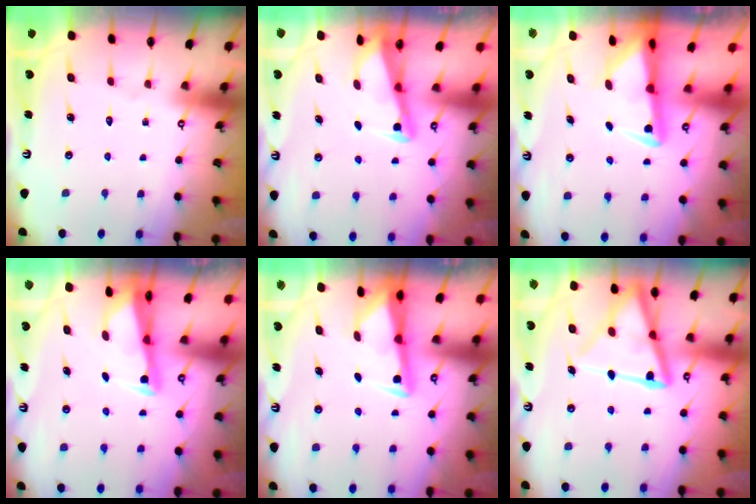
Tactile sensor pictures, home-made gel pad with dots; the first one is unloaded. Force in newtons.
{"total": 2.8, "press": 2.8, "slide": 0.3}
{"total": 3.6, "press": 3.5, "slide": 0.7}
{"total": 2.8, "press": 2.7, "slide": 0.6}
{"total": 3.0, "press": 2.9, "slide": 0.4}
{"total": 13.6, "press": 13.5, "slide": 1.4}